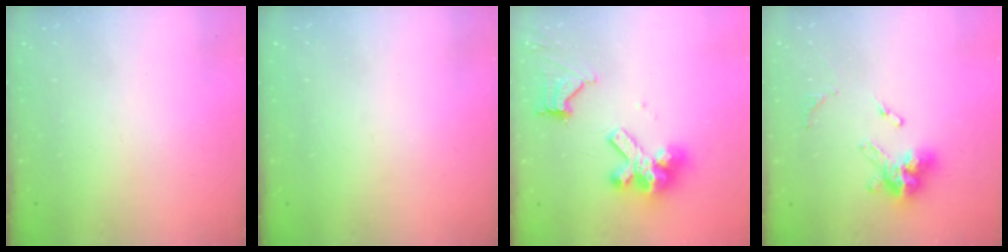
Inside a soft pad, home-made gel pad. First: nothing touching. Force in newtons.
{"total": 0.7, "press": 0.6, "slide": 0.4}
{"total": 14.3, "press": 14.2, "slide": 1.7}
{"total": 12.1, "press": 12.0, "slide": 1.1}